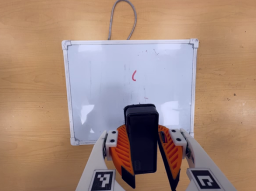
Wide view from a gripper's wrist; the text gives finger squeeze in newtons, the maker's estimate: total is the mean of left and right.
{"total": 10.9, "left": 11.1, "right": 10.7}